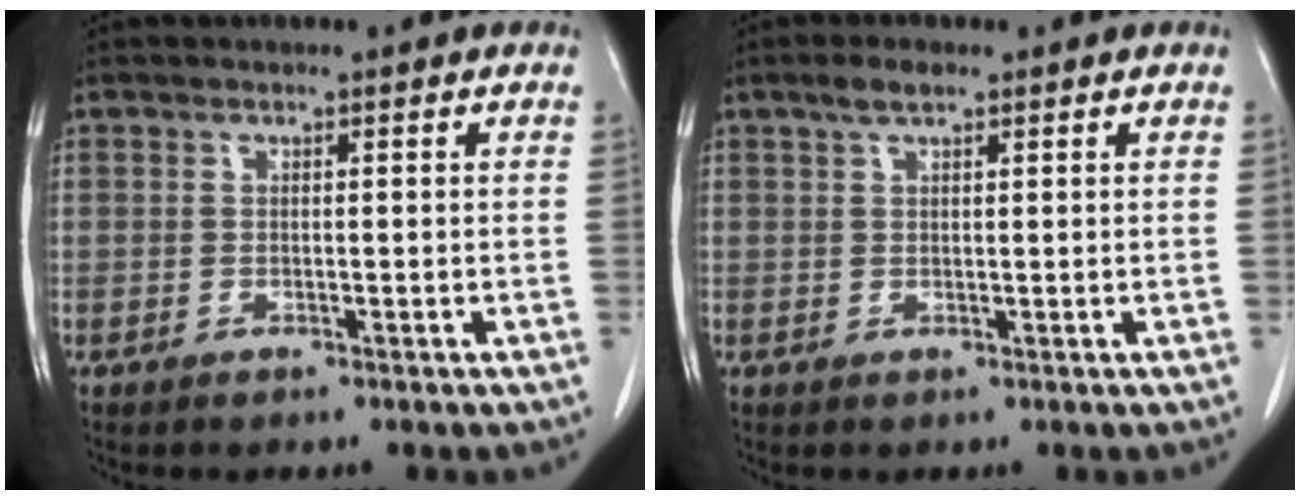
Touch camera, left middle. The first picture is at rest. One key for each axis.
{"total": 2.4, "fx": 1.6, "fy": 0.7, "fz": 1.6, "tx": -0.036, "ty": 0.008, "tz": 0.032}